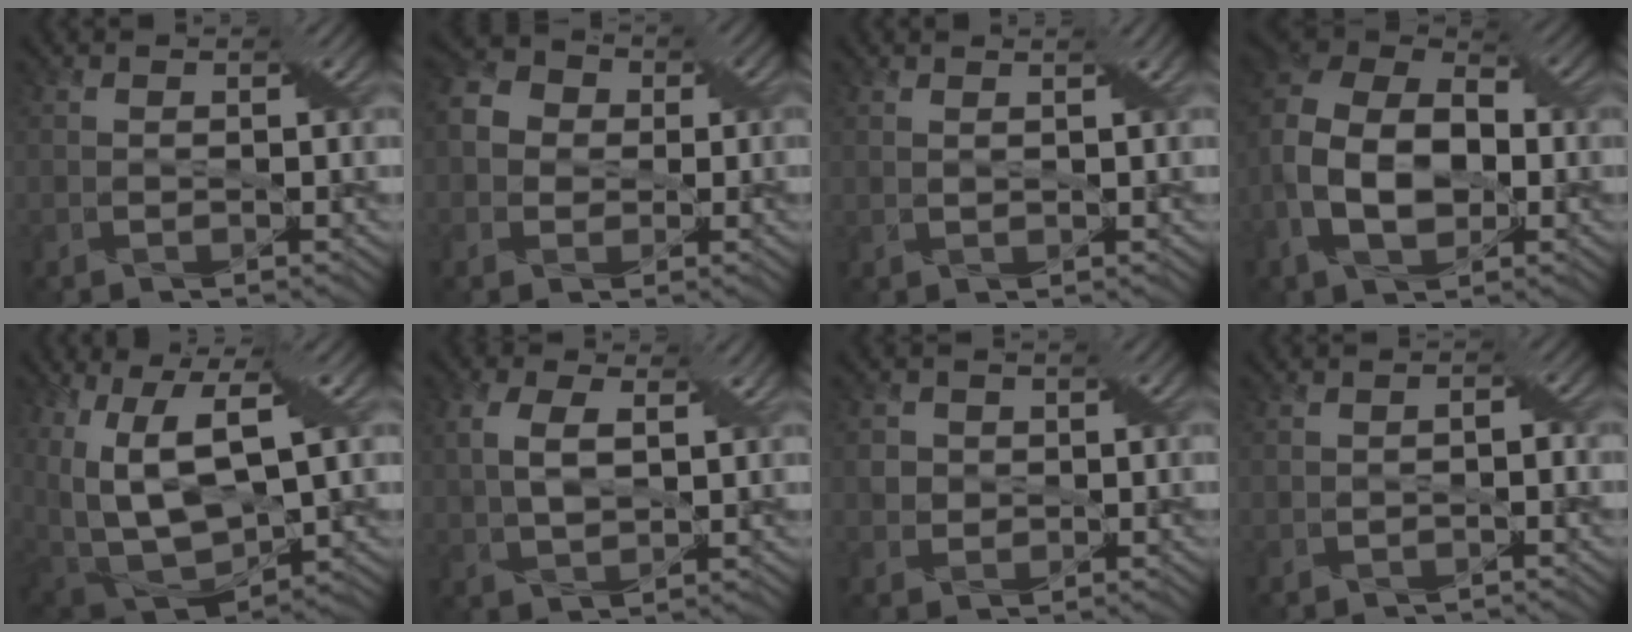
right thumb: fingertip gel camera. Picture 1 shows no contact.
{"total": 5.1, "force": [0.1, 4.6, 2.3], "torque": [-0.063, 0.009, -0.004]}
{"total": 1.4, "force": [1.1, 0.2, 0.9], "torque": [-0.016, -0.005, 0.013]}
{"total": 13.5, "force": [-2.6, 8.9, 9.8], "torque": [-0.226, -0.012, -0.053]}
{"total": 17.2, "force": [3.2, 9.6, 13.9], "torque": [-0.291, -0.004, 0.087]}
{"total": 6.3, "force": [1.6, 3.6, 4.9], "torque": [-0.116, 0.006, 0.031]}
{"total": 2.8, "force": [0.4, 2.7, 0.7], "torque": [-0.026, -0.002, 0.004]}
{"total": 1.4, "force": [-0.8, 0.9, 0.8], "torque": [-0.014, 0.003, -0.015]}